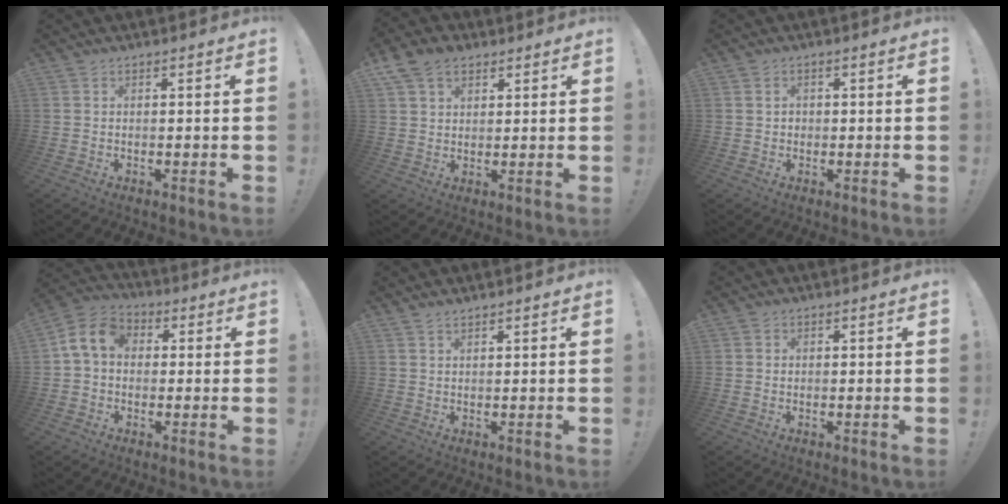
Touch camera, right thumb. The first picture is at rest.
{"total": 8.4, "force": [4.8, 5.8, 3.7], "torque": [-0.064, -0.013, 0.095]}
{"total": 1.6, "force": [0.3, 1.5, 0.4], "torque": [-0.008, 0.005, 0.004]}
{"total": 9.7, "force": [1.8, 7.4, 6.1], "torque": [-0.113, 0.017, 0.039]}
{"total": 1.5, "force": [1.4, 0.1, 0.6], "torque": [-0.004, -0.008, 0.025]}
{"total": 0.8, "force": [0.6, 0.5, 0.0], "torque": [0.009, -0.002, 0.010]}